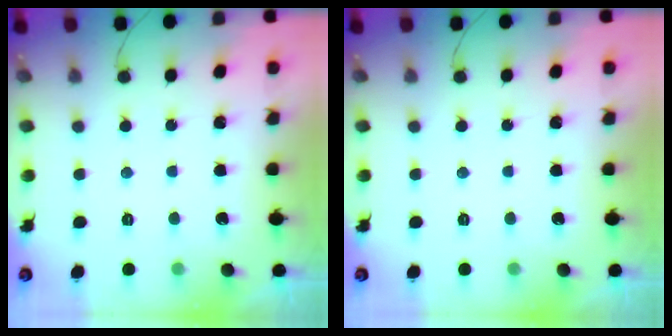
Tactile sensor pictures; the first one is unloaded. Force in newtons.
{"total": 0.0}